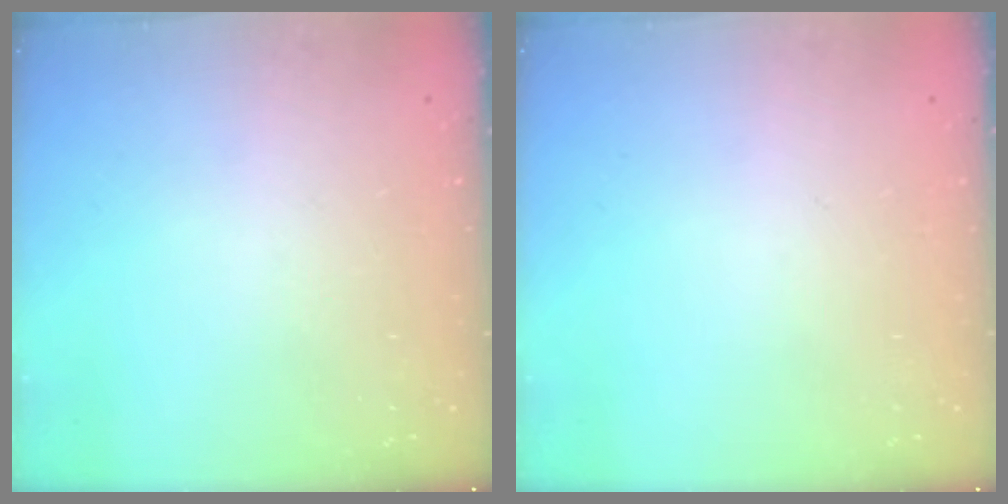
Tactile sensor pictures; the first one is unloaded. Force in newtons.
{"total": 0.0}